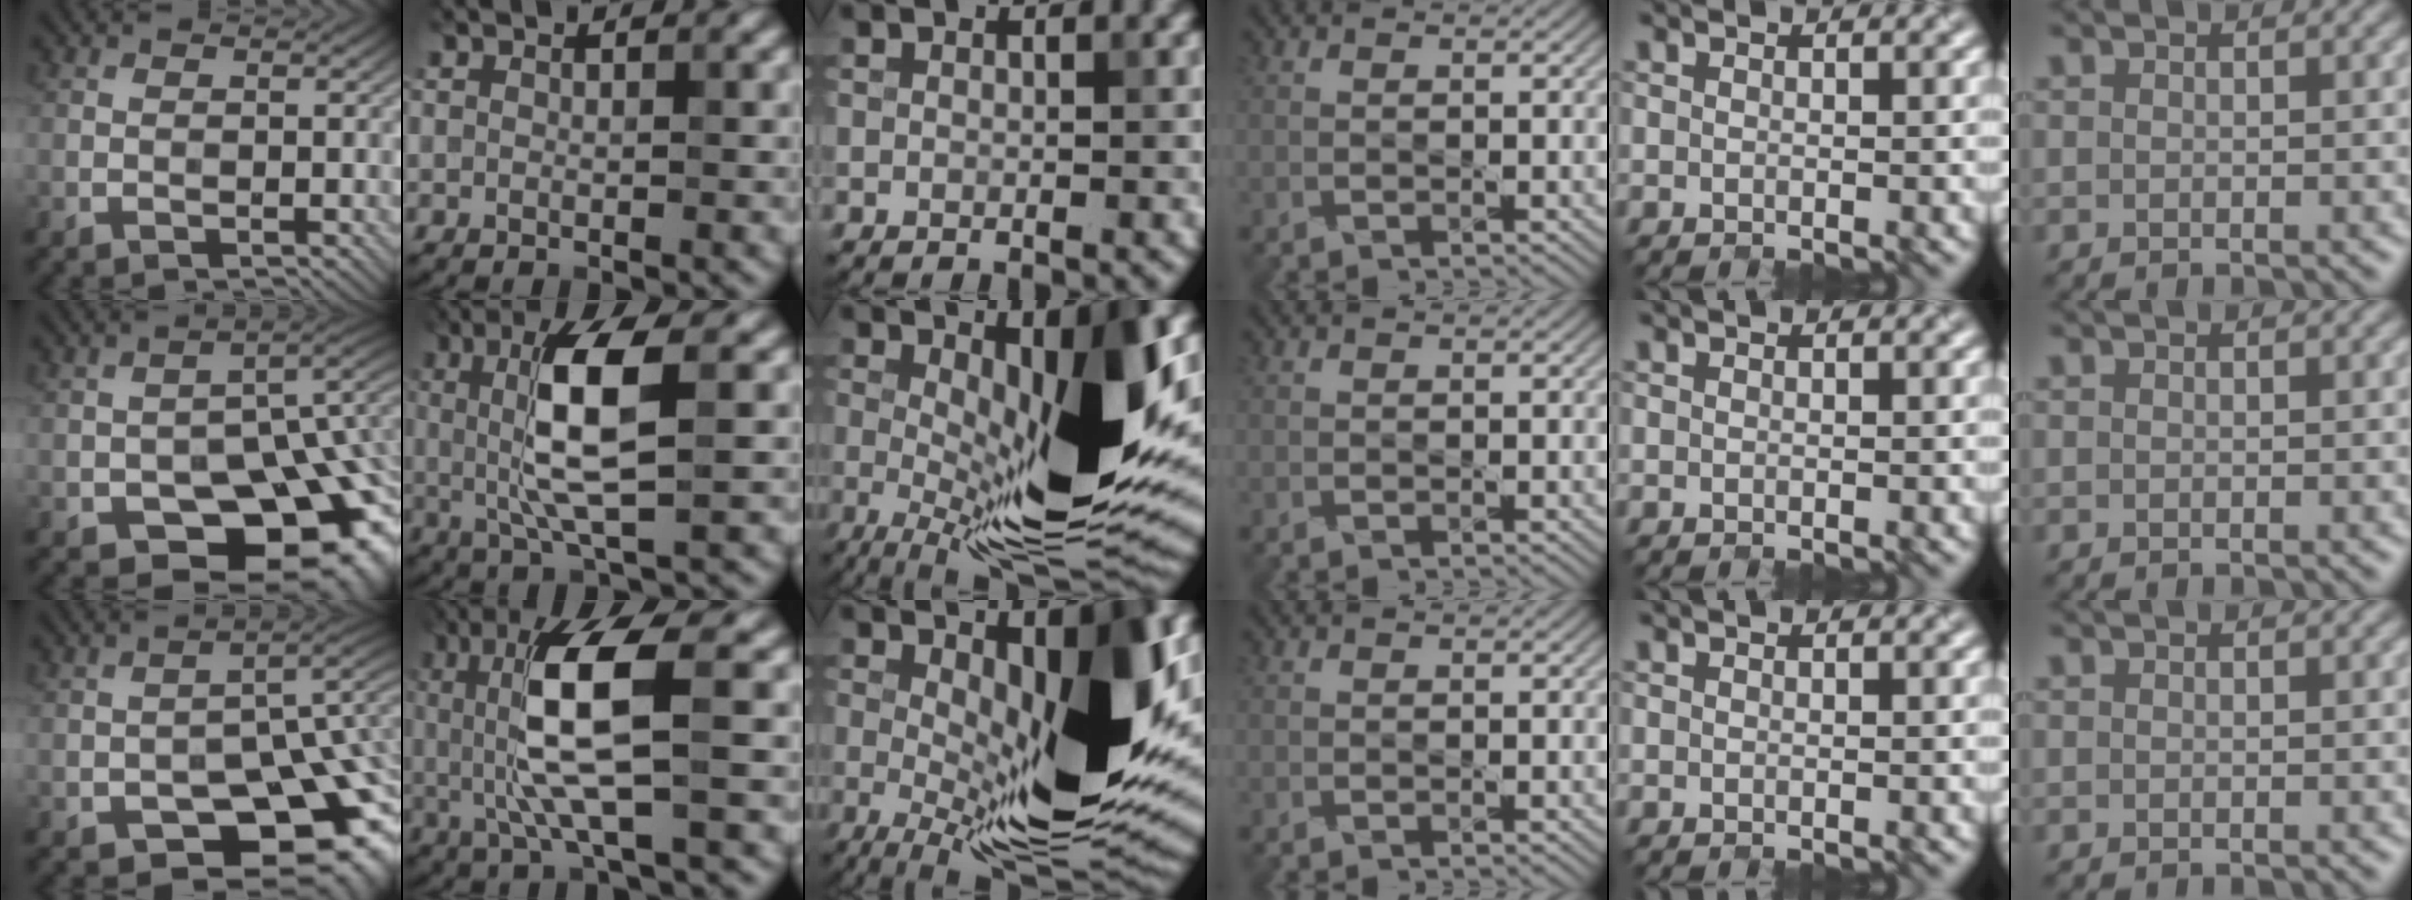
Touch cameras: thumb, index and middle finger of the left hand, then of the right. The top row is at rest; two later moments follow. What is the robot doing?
{"motion": "open", "object": "stapler"}